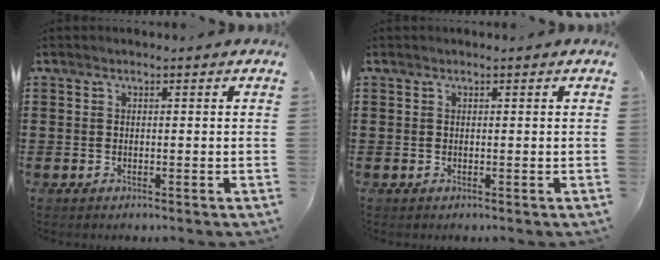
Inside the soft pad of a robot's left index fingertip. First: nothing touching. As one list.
[{"total": 0.0}]